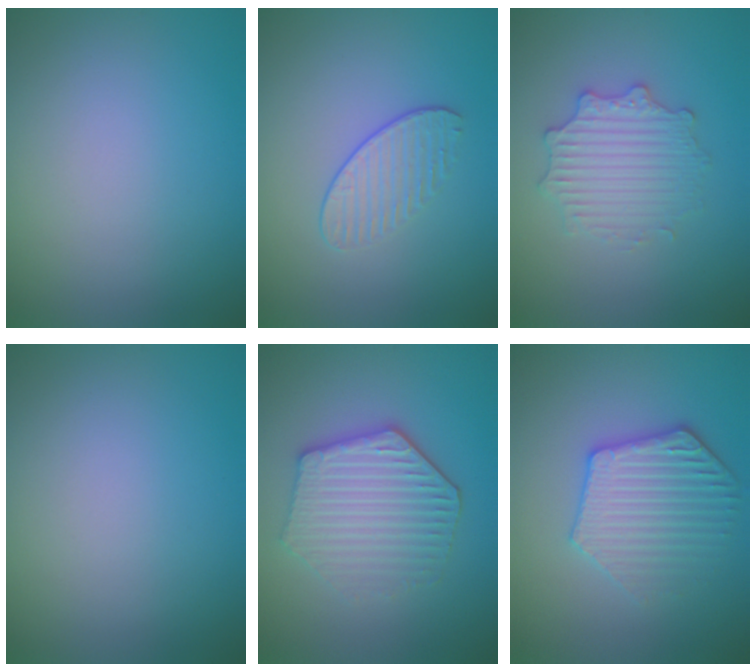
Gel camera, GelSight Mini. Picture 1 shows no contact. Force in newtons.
{"total": 1.8, "press": 1.3, "slide": 1.1}
{"total": 3.0, "press": 2.9, "slide": 0.4}
{"total": 0.0}
{"total": 4.4, "press": 4.0, "slide": 1.8}
{"total": 3.5, "press": 3.4, "slide": 0.8}